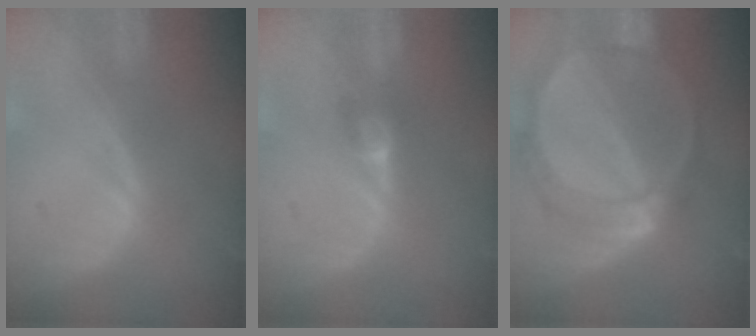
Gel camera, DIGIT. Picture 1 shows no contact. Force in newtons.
{"total": 2.6, "press": 2.4, "slide": 1.0}
{"total": 9.2, "press": 8.1, "slide": 4.5}